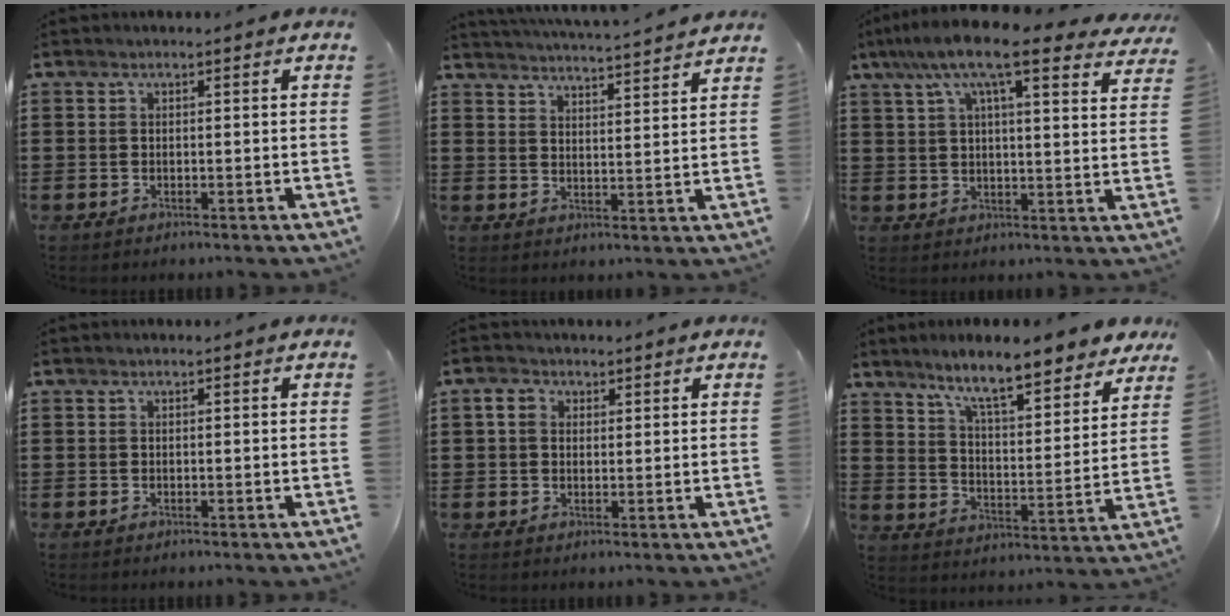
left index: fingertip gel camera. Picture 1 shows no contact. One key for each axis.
{"total": 4.4, "fx": 4.3, "fy": -0.9, "fz": 0.4, "tx": -0.027, "ty": -0.033, "tz": 0.073}
{"total": 11.3, "fx": 8.3, "fy": 2.2, "fz": 7.4, "tx": -0.162, "ty": -0.015, "tz": 0.144}
{"total": 0.0}
{"total": 2.8, "fx": 1.2, "fy": 2.1, "fz": 1.5, "tx": -0.029, "ty": 0.006, "tz": 0.019}
{"total": 8.9, "fx": 7.7, "fy": 0.3, "fz": 4.4, "tx": -0.105, "ty": -0.045, "tz": 0.128}